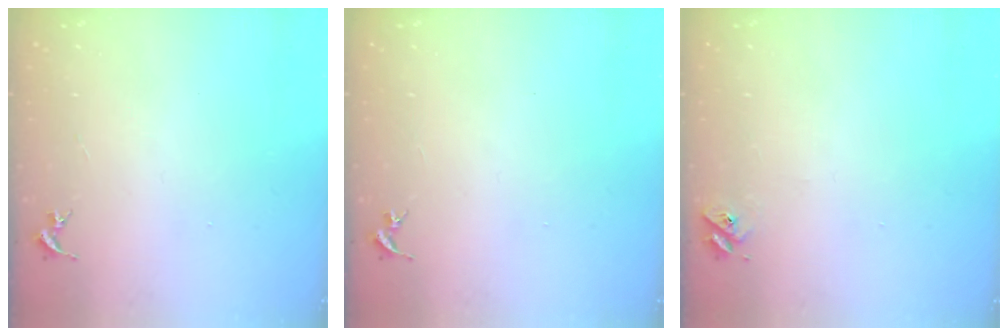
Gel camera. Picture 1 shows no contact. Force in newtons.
{"total": 0.0}
{"total": 2.8, "press": 2.8, "slide": 0.3}